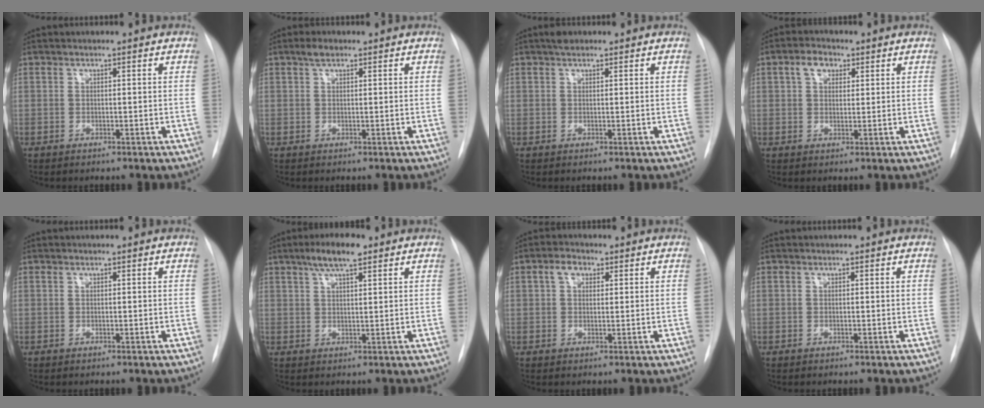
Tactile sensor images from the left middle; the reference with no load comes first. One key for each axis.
{"total": 1.6, "fx": 1.1, "fy": 0.7, "fz": 1.0, "tx": -0.019, "ty": 0.008, "tz": 0.019}
{"total": 1.4, "fx": 1.1, "fy": 0.5, "fz": 0.7, "tx": -0.015, "ty": 0.010, "tz": 0.019}
{"total": 3.8, "fx": 1.7, "fy": 2.5, "fz": 2.2, "tx": -0.044, "ty": 0.015, "tz": 0.032}
{"total": 0.0}
{"total": 5.7, "fx": 3.7, "fy": 1.2, "fz": 4.2, "tx": -0.080, "ty": 0.010, "tz": 0.063}
{"total": 2.9, "fx": 1.2, "fy": 1.9, "fz": 1.8, "tx": -0.037, "ty": 0.014, "tz": 0.022}
{"total": 0.0}